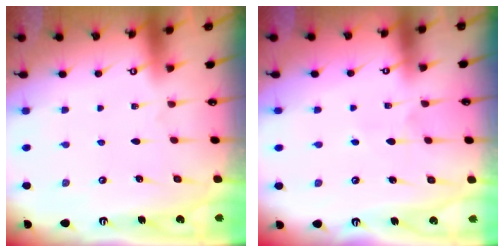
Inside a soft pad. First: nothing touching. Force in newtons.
{"total": 4.9, "press": 4.9, "slide": 0.5}